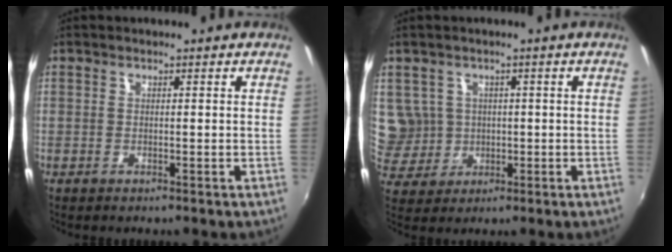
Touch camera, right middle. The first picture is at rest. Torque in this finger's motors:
{"motor_torque": [0.05, -0.05, -0.13, -0.05]}